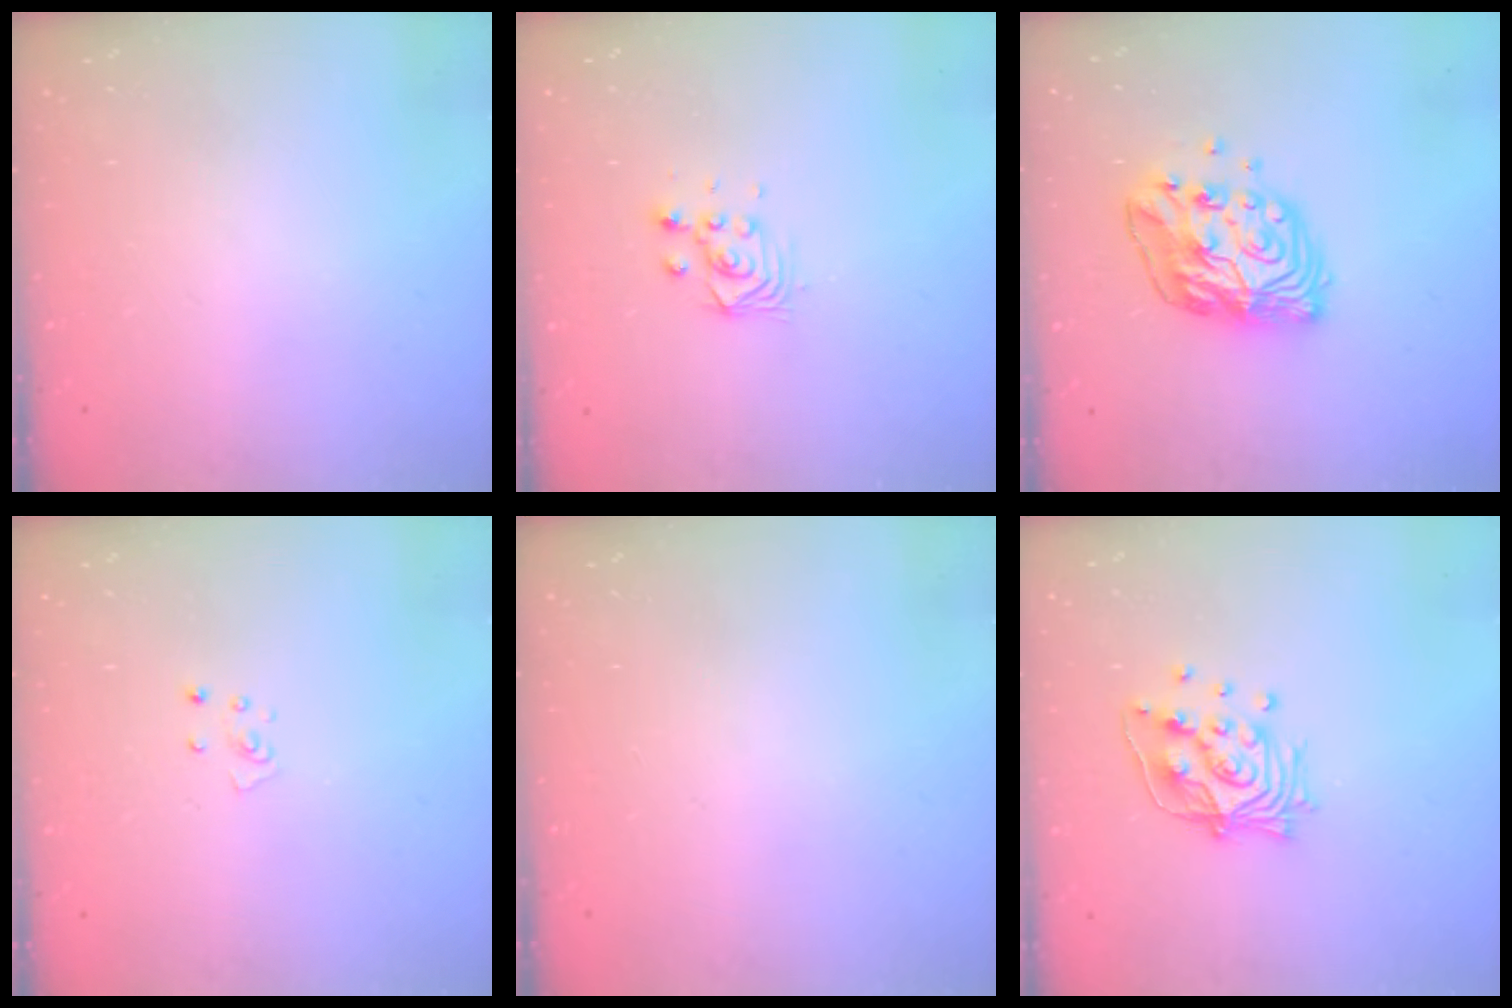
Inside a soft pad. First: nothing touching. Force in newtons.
{"total": 2.8, "press": 2.8, "slide": 0.2}
{"total": 11.4, "press": 11.3, "slide": 0.9}
{"total": 3.3, "press": 3.3, "slide": 0.3}
{"total": 0.0}
{"total": 14.4, "press": 14.4, "slide": 1.1}